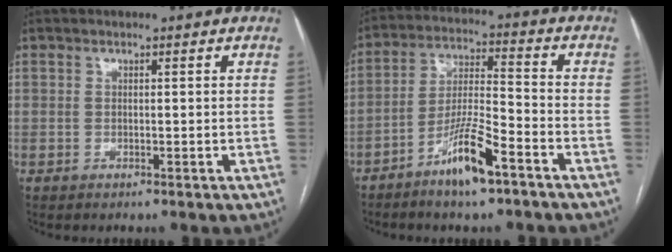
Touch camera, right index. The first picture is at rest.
{"total": 8.7, "force": [-5.6, 1.0, 6.7], "torque": [-0.133, -0.003, -0.103]}